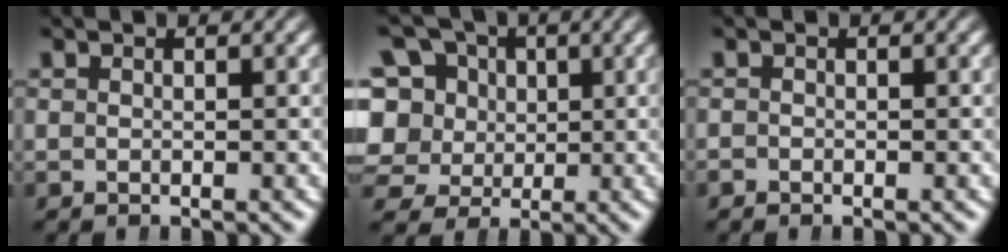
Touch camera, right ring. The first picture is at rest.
{"total": 13.4, "force": [2.1, 11.8, 5.9], "torque": [-0.138, -0.022, 0.026]}
{"total": 0.9, "force": [-0.7, 0.6, -0.1], "torque": [0.001, -0.005, -0.014]}